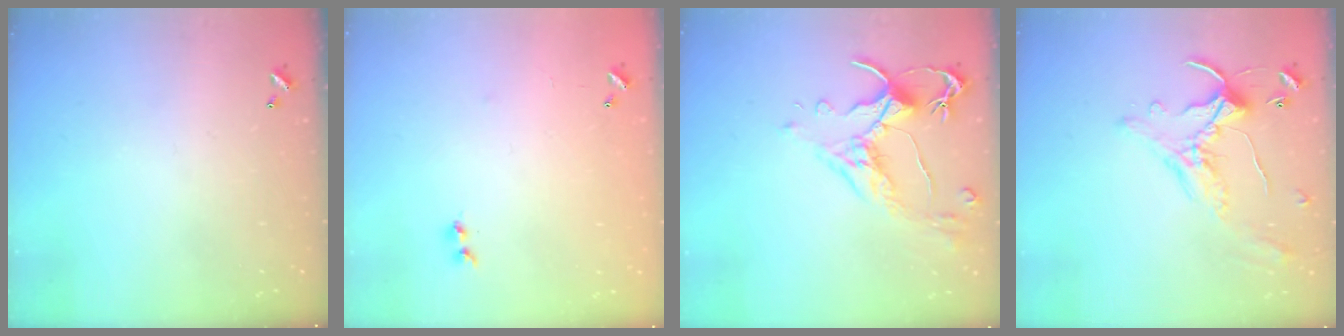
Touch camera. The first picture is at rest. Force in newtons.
{"total": 6.8, "press": 6.8, "slide": 0.6}
{"total": 2.6, "press": 2.2, "slide": 1.3}
{"total": 0.9, "press": 0.1, "slide": 0.9}